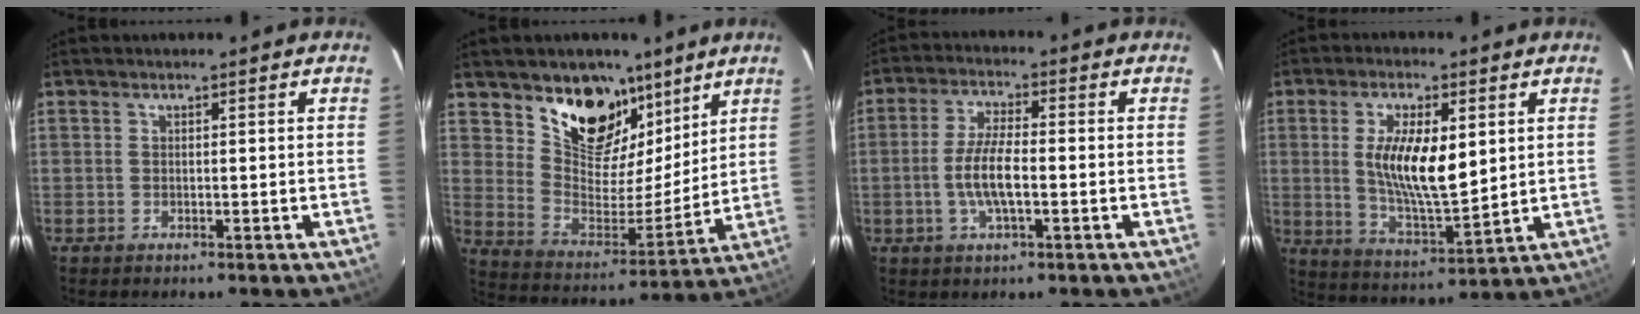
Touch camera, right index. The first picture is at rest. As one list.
[{"total": 16.4, "force": [10.9, 9.7, 7.5], "torque": [-0.140, -0.010, 0.198]}, {"total": 7.1, "force": [-1.4, 1.9, 6.7], "torque": [-0.135, 0.003, -0.029]}, {"total": 12.8, "force": [2.4, 4.6, 11.7], "torque": [-0.218, -0.006, 0.050]}]